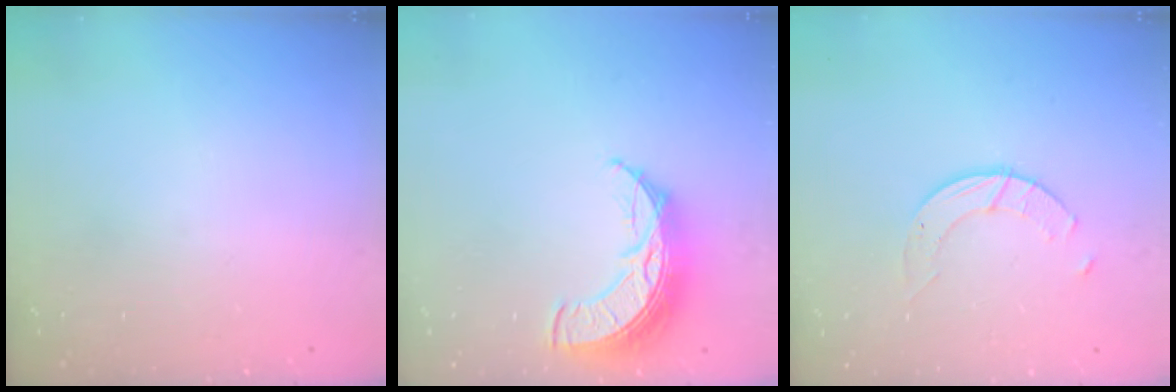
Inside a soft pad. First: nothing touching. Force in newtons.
{"total": 13.7, "press": 13.7, "slide": 1.0}
{"total": 4.1, "press": 4.1, "slide": 0.4}